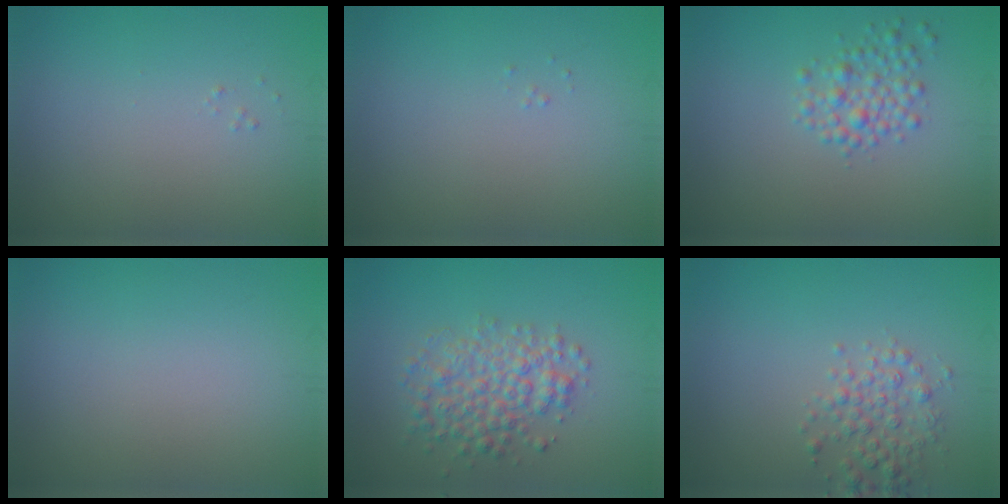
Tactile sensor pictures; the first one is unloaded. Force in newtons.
{"total": 0.0}
{"total": 2.4, "press": 2.4, "slide": 0.1}
{"total": 0.0}
{"total": 4.3, "press": 4.3, "slide": 0.1}
{"total": 2.7, "press": 2.7, "slide": 0.1}